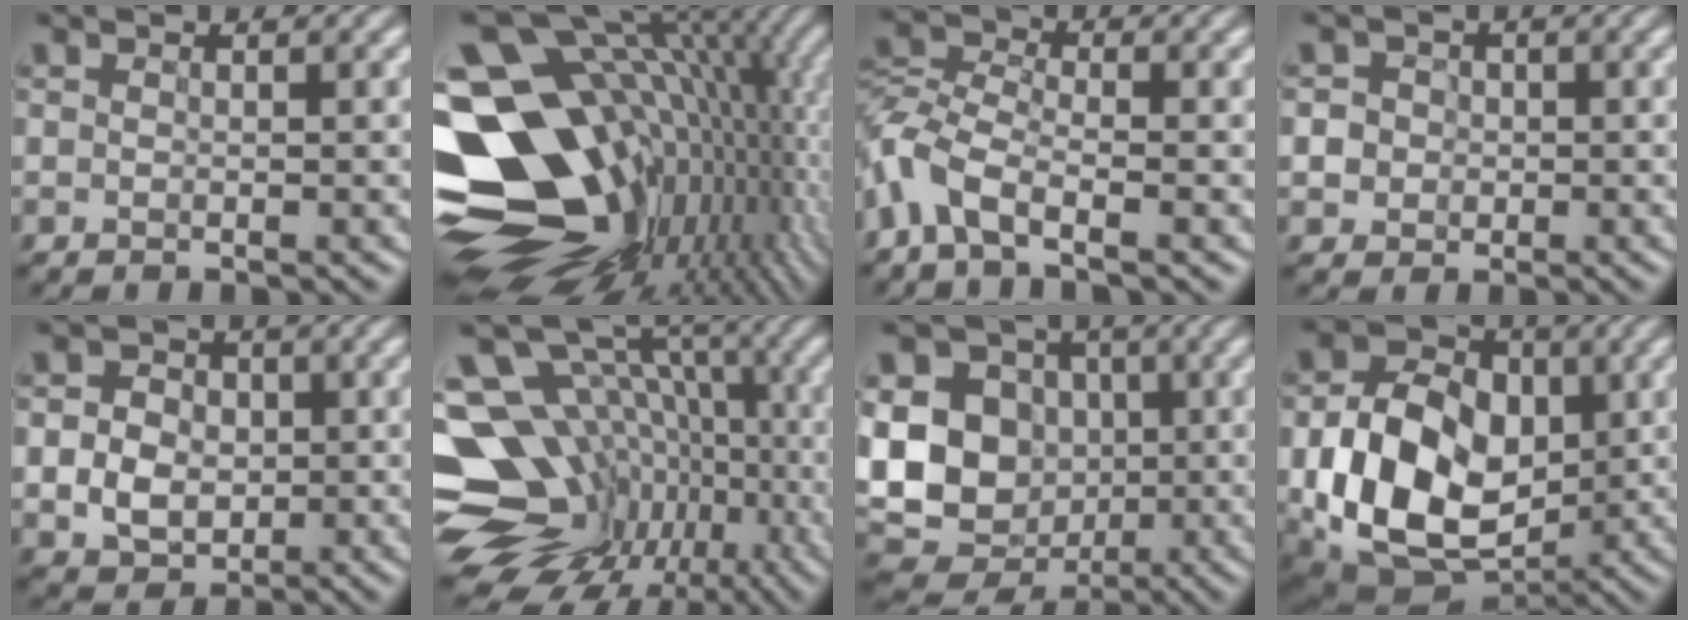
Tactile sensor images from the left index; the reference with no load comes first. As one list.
[{"total": 20.2, "force": [0.0, 13.2, 15.3], "torque": [-0.278, -0.015, 0.021]}, {"total": 5.2, "force": [-3.1, 2.2, 3.5], "torque": [-0.084, 0.006, -0.076]}, {"total": 4.7, "force": [-0.2, 4.6, 1.3], "torque": [-0.009, 0.028, -0.023]}, {"total": 5.2, "force": [-0.3, 4.5, 2.5], "torque": [-0.034, 0.007, -0.015]}, {"total": 16.4, "force": [-3.8, 13.2, 9.0], "torque": [-0.184, 0.016, -0.029]}, {"total": 14.8, "force": [-0.4, 13.0, 7.1], "torque": [-0.164, 0.003, -0.022]}, {"total": 13.1, "force": [-1.6, 9.3, 9.2], "torque": [-0.174, -0.019, -0.018]}]